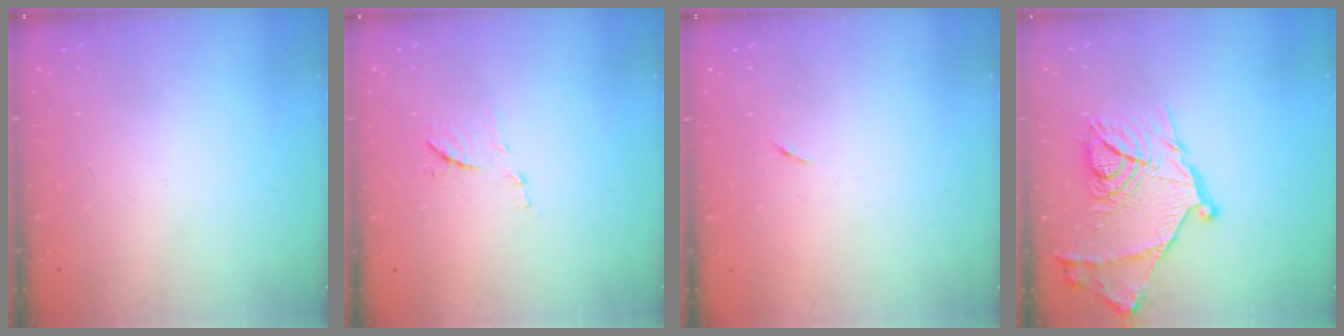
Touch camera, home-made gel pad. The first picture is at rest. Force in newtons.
{"total": 7.2, "press": 7.1, "slide": 0.5}
{"total": 3.8, "press": 3.7, "slide": 0.7}
{"total": 19.6, "press": 19.6, "slide": 0.6}